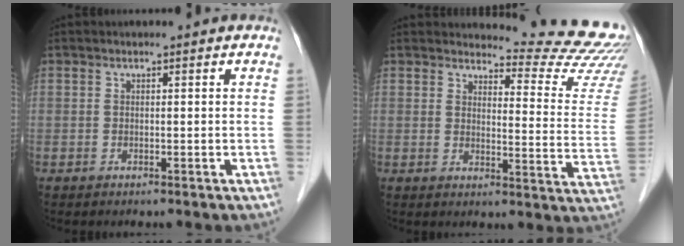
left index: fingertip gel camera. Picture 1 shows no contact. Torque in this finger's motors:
{"motor_torque": [-0.01, -0.10, 0.04, 0.00]}